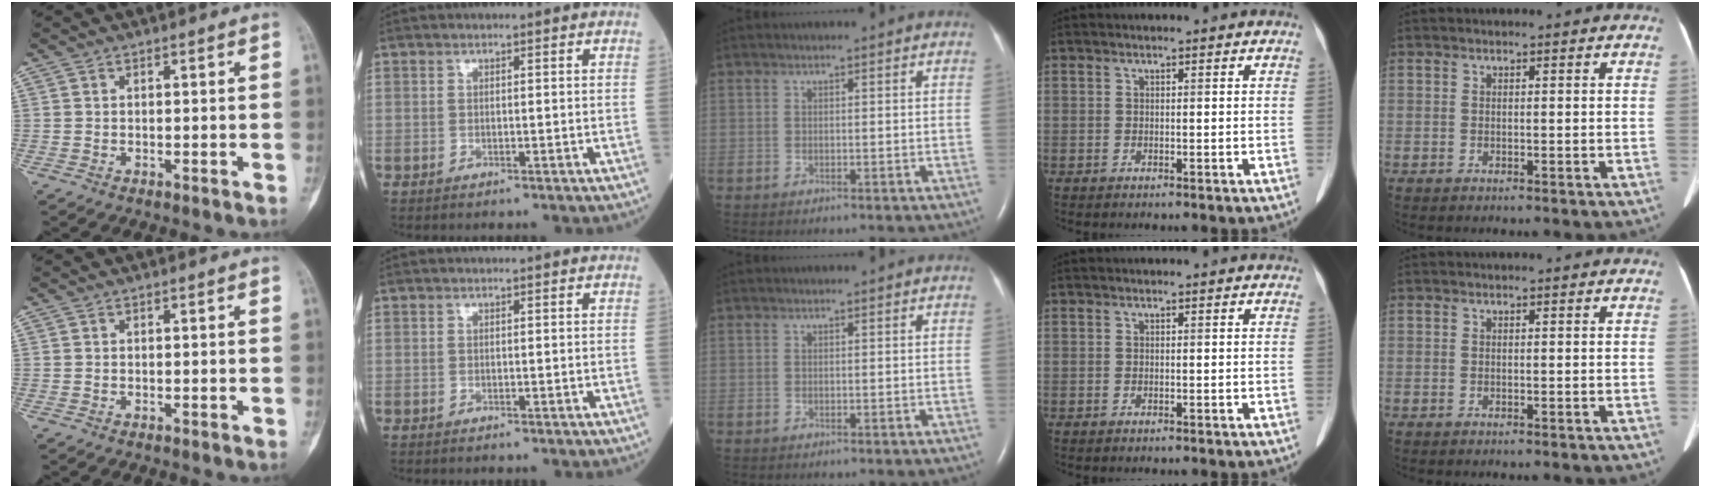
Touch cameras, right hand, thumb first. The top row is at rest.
{}